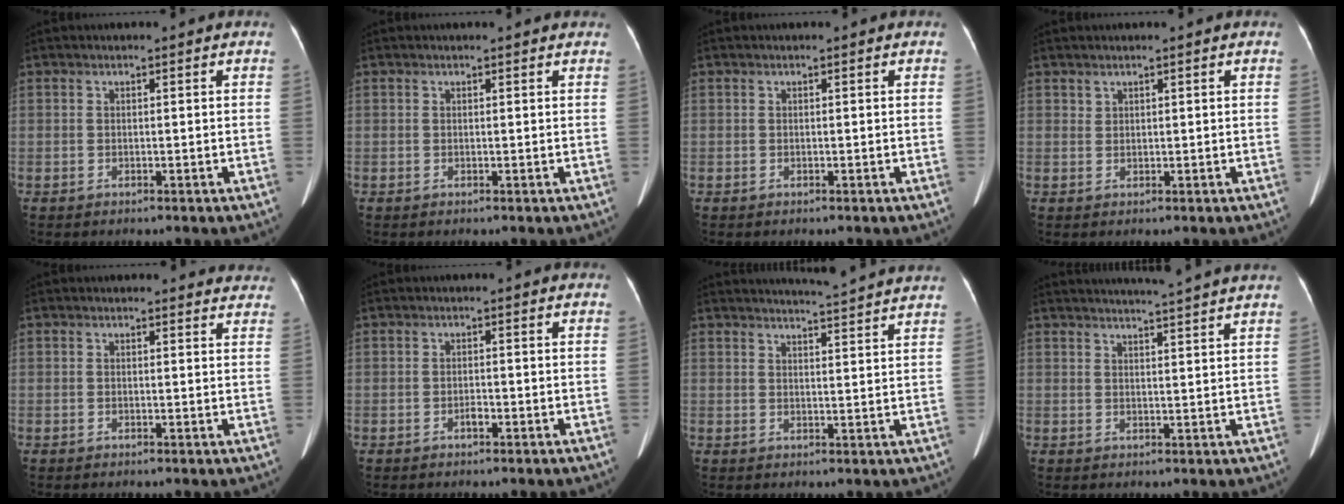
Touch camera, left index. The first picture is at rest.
{"total": 1.4, "force": [1.4, 0.2, 0.2], "torque": [-0.013, 0.001, 0.008]}
{"total": 0.0}
{"total": 0.7, "force": [0.7, 0.3, 0.0], "torque": [0.000, 0.000, 0.013]}
{"total": 4.3, "force": [4.1, 1.4, 0.2], "torque": [0.013, -0.012, 0.018]}
{"total": 1.0, "force": [-0.7, 0.4, 0.7], "torque": [-0.013, 0.002, -0.010]}
{"total": 9.0, "force": [8.6, -1.0, 2.4], "torque": [-0.040, 0.000, 0.099]}
{"total": 8.6, "force": [7.9, -1.4, 3.2], "torque": [-0.045, 0.009, 0.092]}